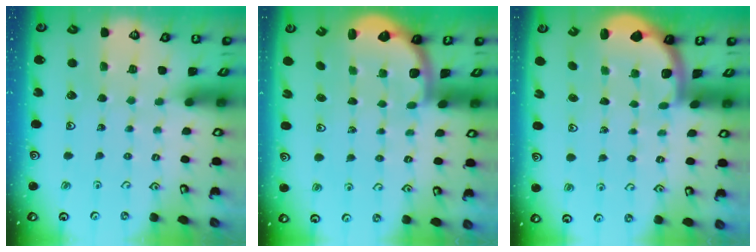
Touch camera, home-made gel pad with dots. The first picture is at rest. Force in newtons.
{"total": 2.1, "press": 1.9, "slide": 0.8}
{"total": 2.0, "press": 2.0, "slide": 0.5}